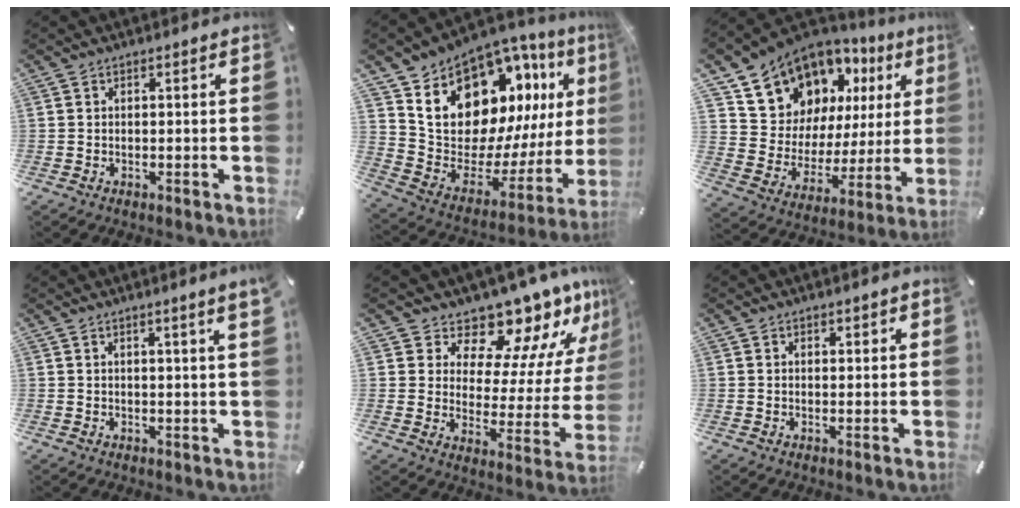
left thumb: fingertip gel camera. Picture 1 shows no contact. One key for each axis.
{"total": 17.1, "fx": 9.2, "fy": 11.9, "fz": 8.1, "tx": -0.125, "ty": -0.092, "tz": 0.180}
{"total": 13.1, "fx": 9.8, "fy": 8.6, "fz": 1.6, "tx": -0.046, "ty": -0.098, "tz": 0.186}
{"total": 3.1, "fx": 1.6, "fy": -0.1, "fz": 2.6, "tx": -0.051, "ty": -0.003, "tz": 0.028}
{"total": 13.3, "fx": 12.0, "fy": 5.0, "fz": 2.7, "tx": -0.046, "ty": -0.127, "tz": 0.202}
{"total": 1.3, "fx": 0.8, "fy": 1.0, "fz": 0.2, "tx": 0.004, "ty": 0.000, "tz": 0.012}